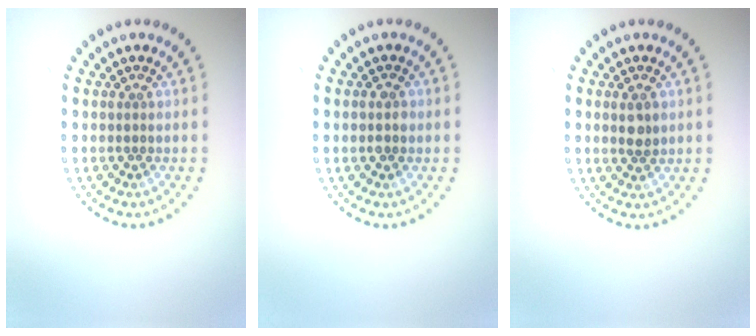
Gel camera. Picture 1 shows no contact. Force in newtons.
{"total": 1.6, "press": 1.6, "slide": 0.1}
{"total": 1.7, "press": 1.7, "slide": 0.3}